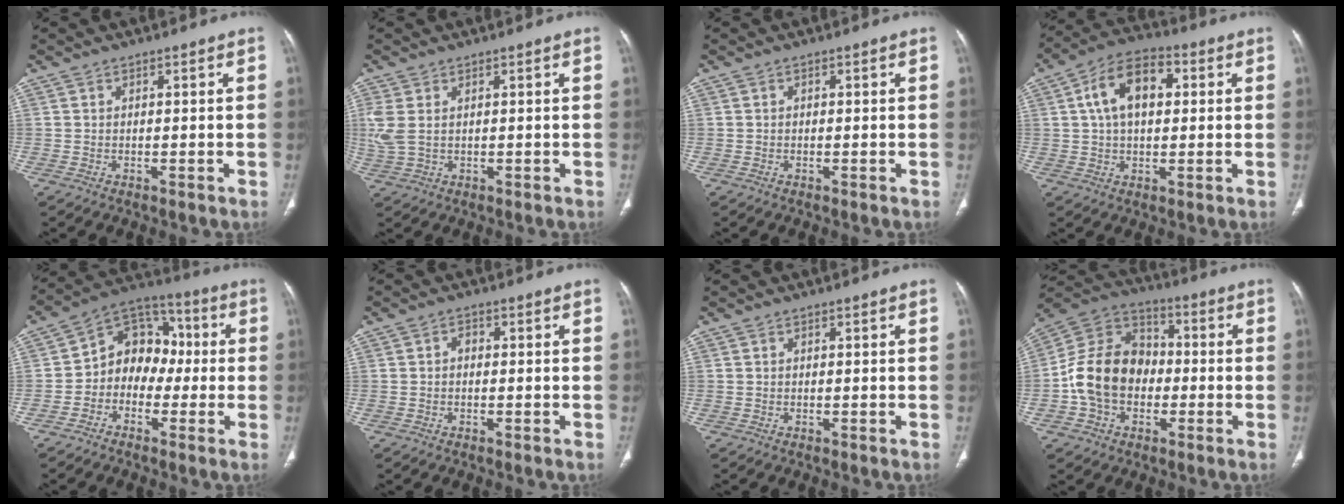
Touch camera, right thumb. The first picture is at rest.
{"total": 4.8, "force": [1.0, 3.0, 3.7], "torque": [-0.115, 0.009, 0.029]}
{"total": 0.0}
{"total": 11.9, "force": [2.6, 7.2, 9.2], "torque": [-0.150, 0.020, 0.036]}
{"total": 11.0, "force": [-1.4, 9.1, 6.1], "torque": [-0.053, 0.043, -0.043]}
{"total": 1.4, "force": [-0.2, 1.0, 0.9], "torque": [-0.008, 0.004, -0.007]}
{"total": 0.0}
{"total": 15.3, "force": [-2.3, 11.7, 9.5], "torque": [-0.154, 0.040, -0.049]}